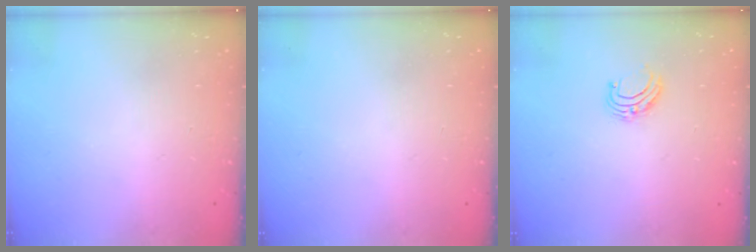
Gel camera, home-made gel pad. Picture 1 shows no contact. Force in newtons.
{"total": 0.0}
{"total": 5.0, "press": 5.0, "slide": 0.5}